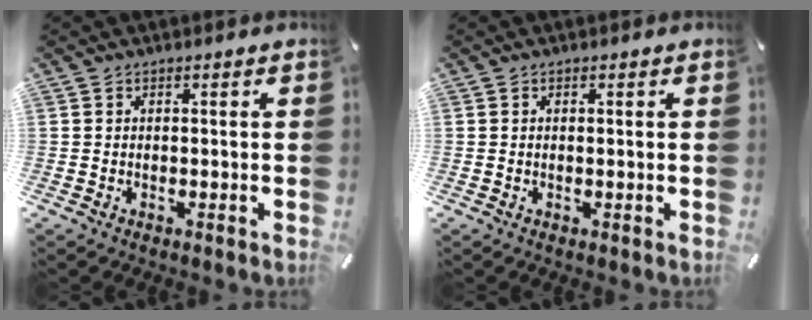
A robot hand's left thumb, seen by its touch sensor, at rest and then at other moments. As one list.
[{"total": 0.5, "force": [0.1, 0.1, 0.5], "torque": [-0.010, 0.000, 0.002]}]